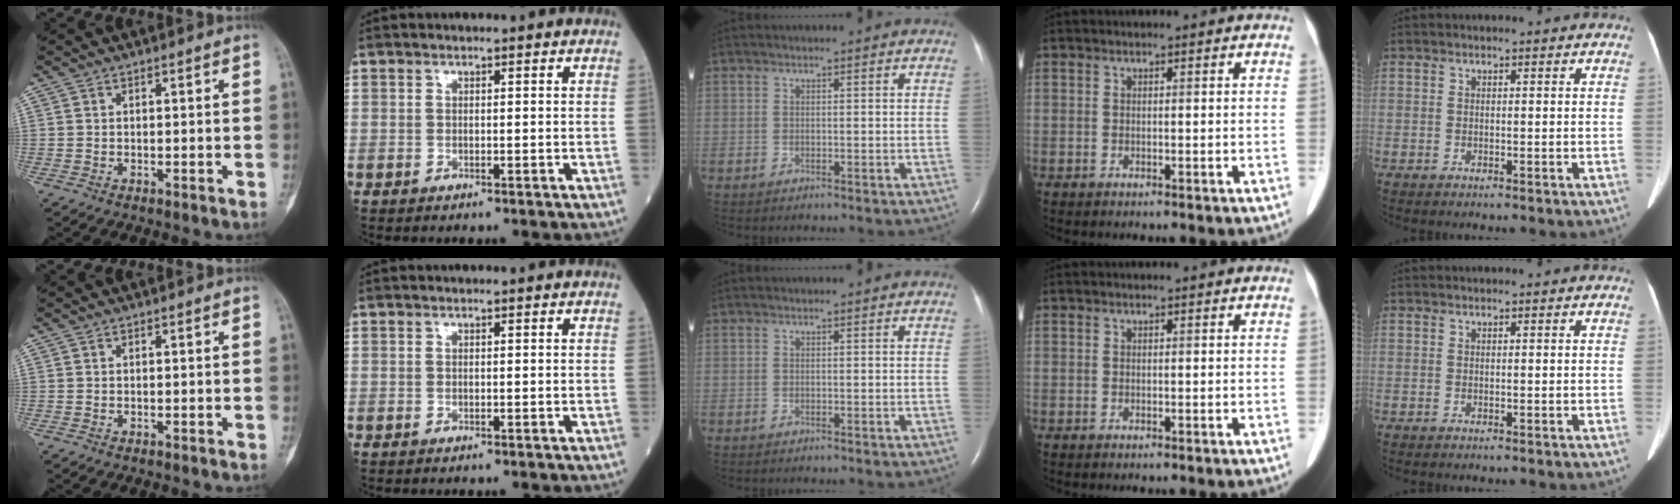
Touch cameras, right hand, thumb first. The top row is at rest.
{}